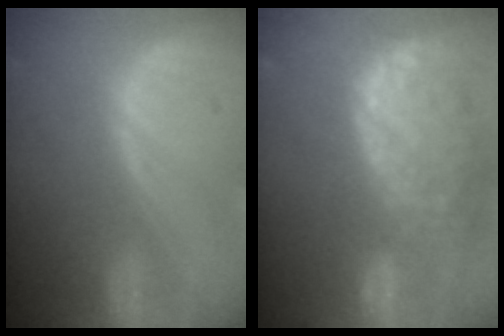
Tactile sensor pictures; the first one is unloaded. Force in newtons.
{"total": 12.5, "press": 11.0, "slide": 5.9}